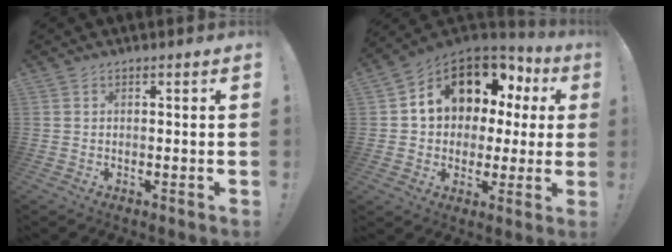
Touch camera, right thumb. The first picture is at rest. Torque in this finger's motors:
{"motor_torque": [1.84, 1.84, 0.54, 0.49, 0.16]}